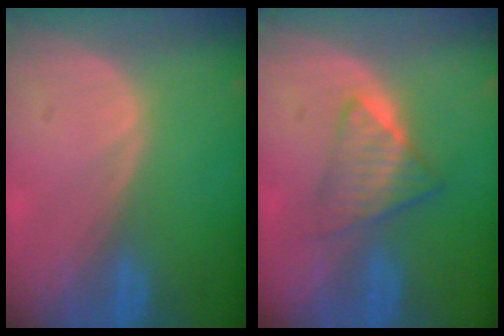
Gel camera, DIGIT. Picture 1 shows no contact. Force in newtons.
{"total": 6.1, "press": 5.2, "slide": 3.1}